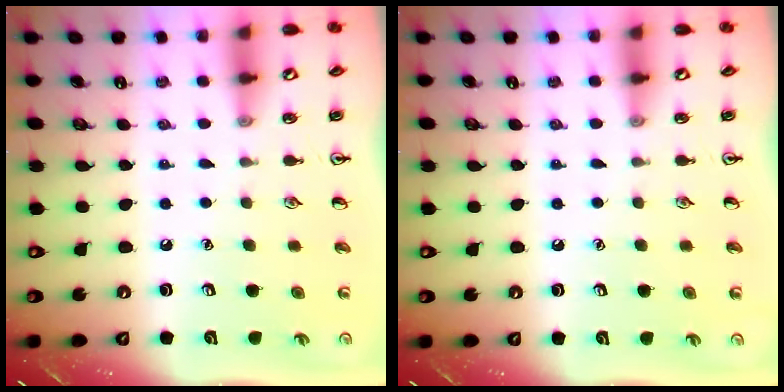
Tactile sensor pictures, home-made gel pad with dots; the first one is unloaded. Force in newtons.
{"total": 0.0}